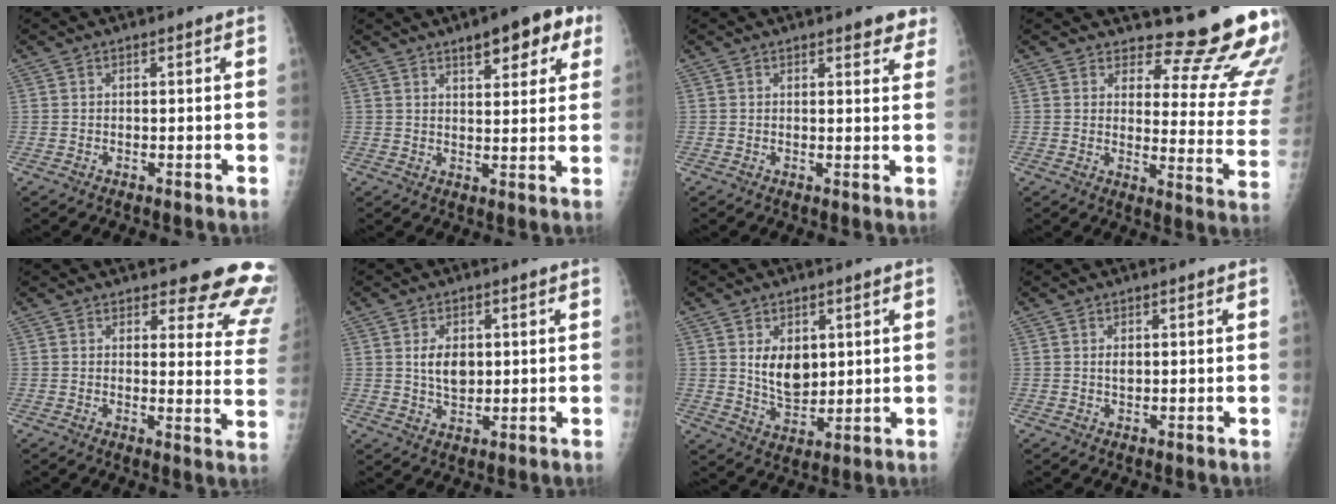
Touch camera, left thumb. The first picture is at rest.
{"total": 10.2, "force": [5.7, 3.9, 7.6], "torque": [-0.068, -0.013, 0.071]}
{"total": 3.6, "force": [2.7, 1.4, 1.9], "torque": [0.003, -0.011, 0.028]}
{"total": 14.5, "force": [13.8, 2.1, 4.2], "torque": [-0.019, -0.172, 0.153]}
{"total": 15.1, "force": [13.4, 4.6, 5.2], "torque": [-0.005, -0.108, 0.127]}
{"total": 5.6, "force": [1.1, 3.8, 4.1], "torque": [-0.052, -0.009, 0.025]}
{"total": 8.1, "force": [2.2, 5.5, 5.6], "torque": [-0.065, -0.022, 0.051]}
{"total": 1.5, "force": [0.4, 0.9, 1.1], "torque": [-0.013, -0.002, 0.008]}